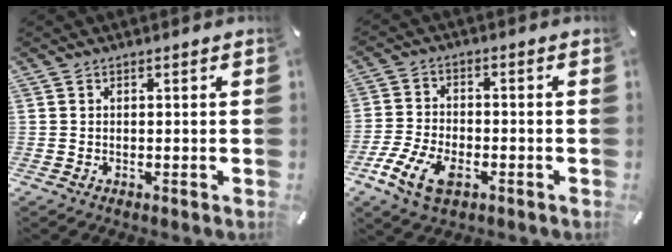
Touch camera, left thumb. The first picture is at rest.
{"total": 9.4, "force": [-4.5, 5.3, 6.3], "torque": [-0.148, 0.008, -0.085]}